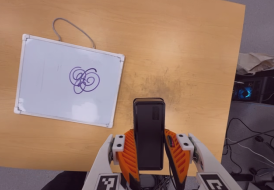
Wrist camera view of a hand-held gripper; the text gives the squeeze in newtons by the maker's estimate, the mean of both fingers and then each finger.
{"total": 4.6, "left": 3.3, "right": 5.8}